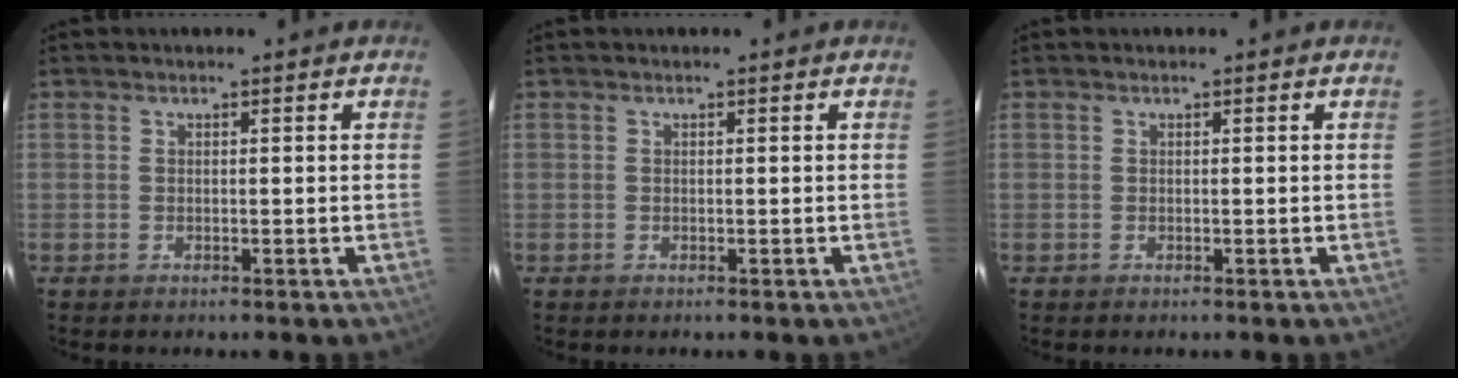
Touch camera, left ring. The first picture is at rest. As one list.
[{"total": 0.0}, {"total": 0.0}]